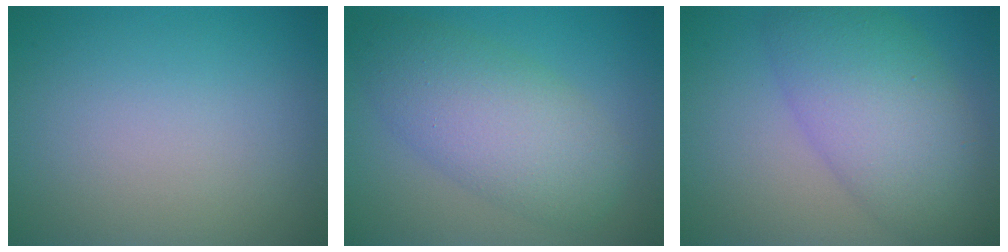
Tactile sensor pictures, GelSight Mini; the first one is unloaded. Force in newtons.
{"total": 6.4, "press": 6.4, "slide": 0.2}
{"total": 7.6, "press": 7.6, "slide": 0.2}